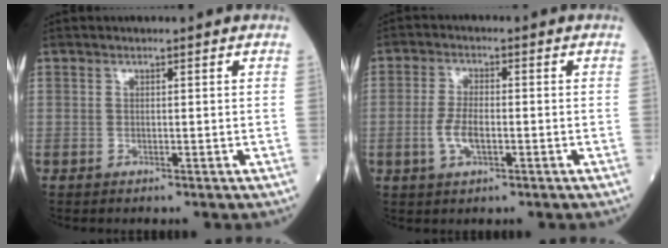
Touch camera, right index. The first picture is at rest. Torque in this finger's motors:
{"motor_torque": [0.65, -0.23, 0.39, 0.04]}